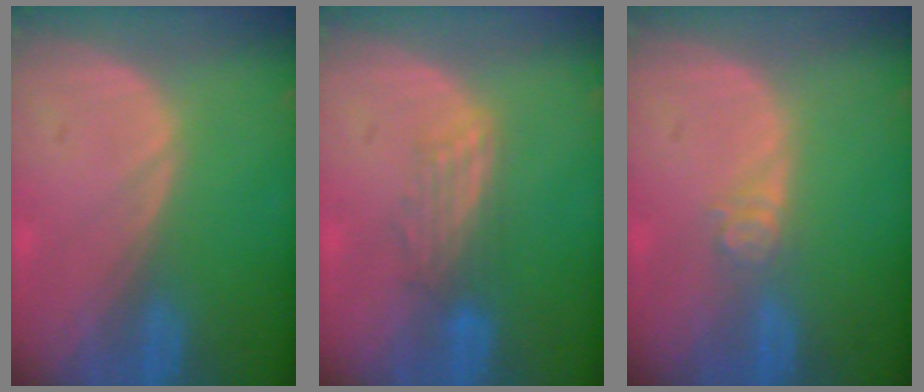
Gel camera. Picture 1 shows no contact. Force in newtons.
{"total": 3.2, "press": 3.1, "slide": 0.7}
{"total": 2.7, "press": 2.2, "slide": 1.5}